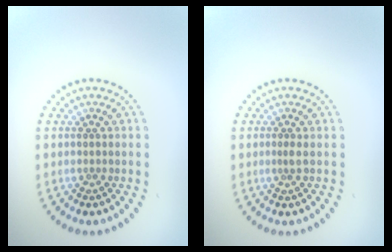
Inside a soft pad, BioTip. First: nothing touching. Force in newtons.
{"total": 0.9, "press": 0.5, "slide": 0.7}